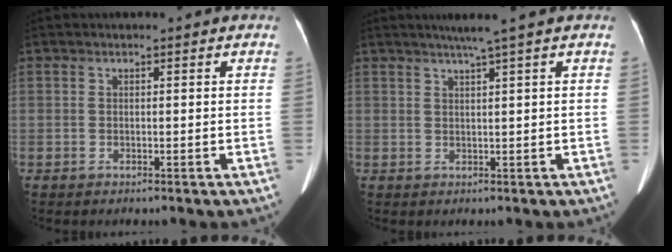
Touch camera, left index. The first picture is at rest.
{"total": 2.9, "force": [2.0, -1.0, 1.9], "torque": [-0.035, -0.001, 0.039]}